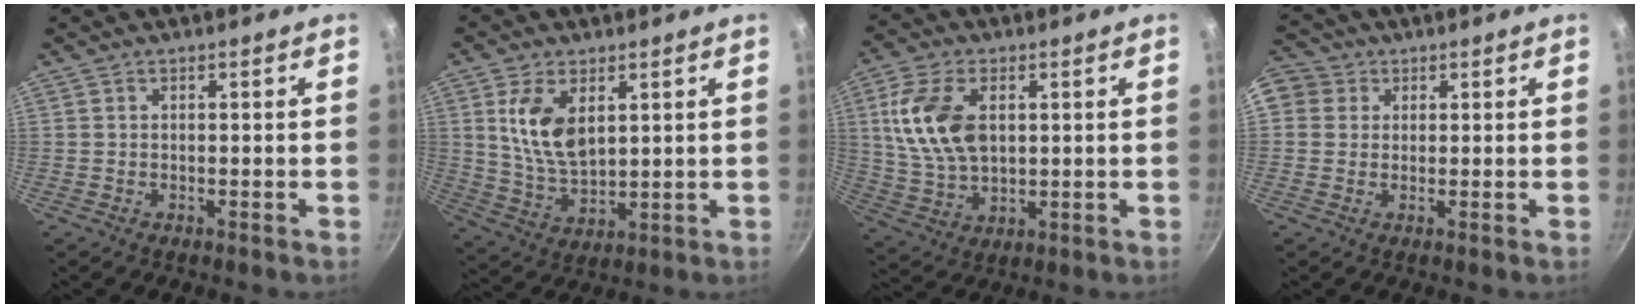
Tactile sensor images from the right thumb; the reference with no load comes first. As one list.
[{"total": 10.6, "force": [3.4, 6.0, 8.1], "torque": [-0.147, -0.025, 0.073]}, {"total": 13.5, "force": [2.8, 8.2, 10.3], "torque": [-0.188, -0.007, 0.057]}, {"total": 7.8, "force": [2.0, 7.0, 2.7], "torque": [-0.037, 0.012, 0.023]}]